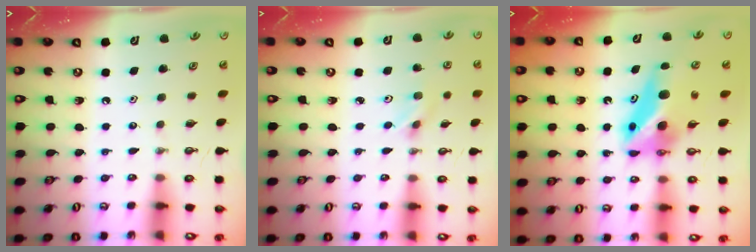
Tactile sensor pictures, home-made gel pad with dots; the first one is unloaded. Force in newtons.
{"total": 2.5, "press": 2.5, "slide": 0.5}
{"total": 7.9, "press": 7.8, "slide": 0.8}